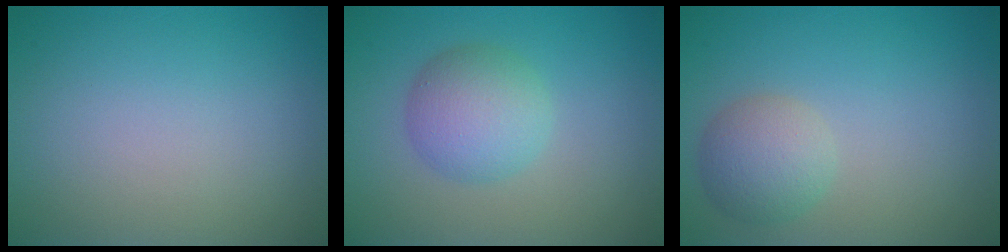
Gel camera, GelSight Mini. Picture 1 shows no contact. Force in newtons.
{"total": 4.1, "press": 4.1, "slide": 0.1}
{"total": 3.1, "press": 3.1, "slide": 0.2}